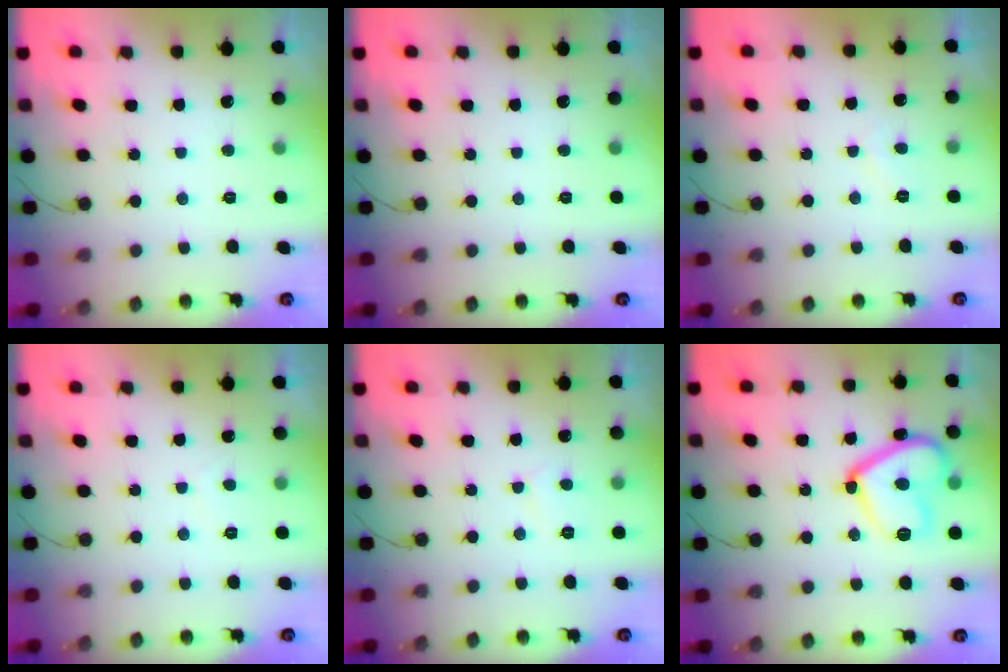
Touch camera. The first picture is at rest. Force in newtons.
{"total": 0.0}
{"total": 2.1, "press": 2.0, "slide": 0.5}
{"total": 0.6, "press": 0.5, "slide": 0.4}
{"total": 2.9, "press": 2.9, "slide": 0.3}
{"total": 16.4, "press": 16.3, "slide": 1.4}